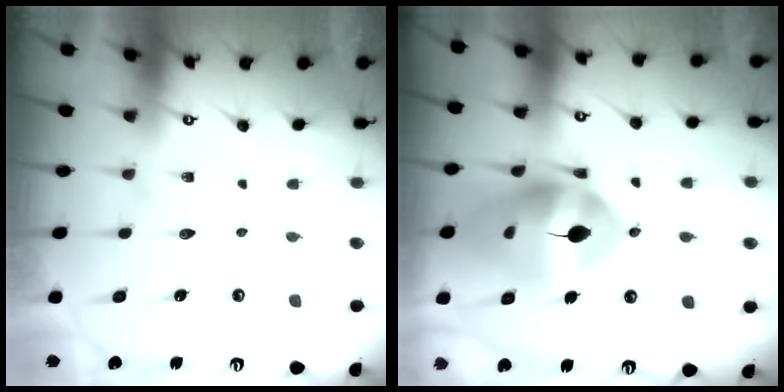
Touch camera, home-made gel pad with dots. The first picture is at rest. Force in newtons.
{"total": 17.5, "press": 17.4, "slide": 1.8}